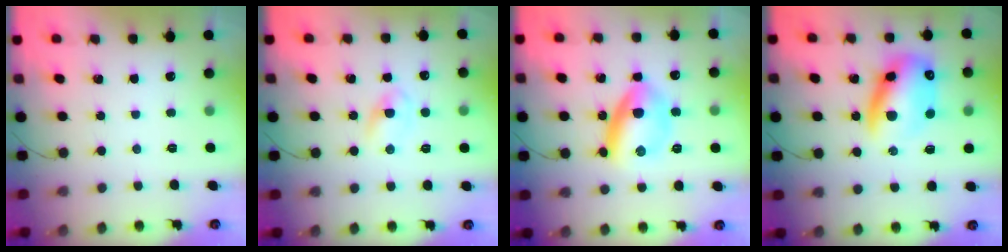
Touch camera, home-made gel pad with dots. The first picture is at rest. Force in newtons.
{"total": 2.7, "press": 2.4, "slide": 1.4}
{"total": 10.6, "press": 10.6, "slide": 0.5}
{"total": 15.8, "press": 15.3, "slide": 3.8}